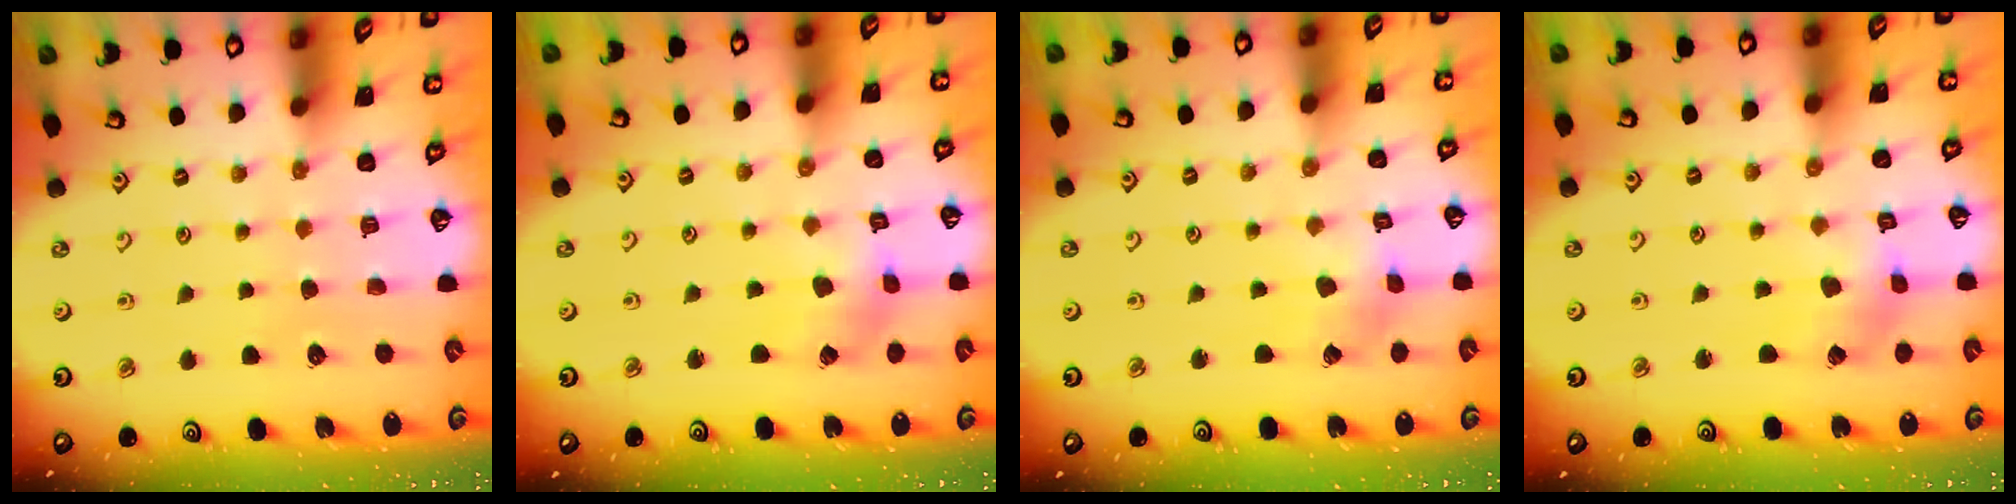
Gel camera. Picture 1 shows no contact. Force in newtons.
{"total": 2.2, "press": 2.2, "slide": 0.4}
{"total": 2.0, "press": 2.0, "slide": 0.3}
{"total": 2.2, "press": 2.2, "slide": 0.4}